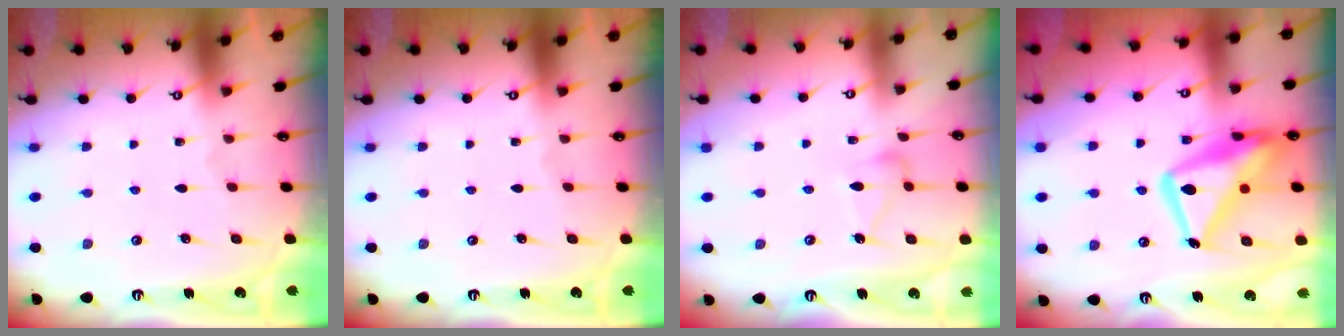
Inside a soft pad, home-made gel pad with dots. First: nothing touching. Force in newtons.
{"total": 0.0}
{"total": 8.2, "press": 8.2, "slide": 0.3}
{"total": 18.8, "press": 18.7, "slide": 1.9}